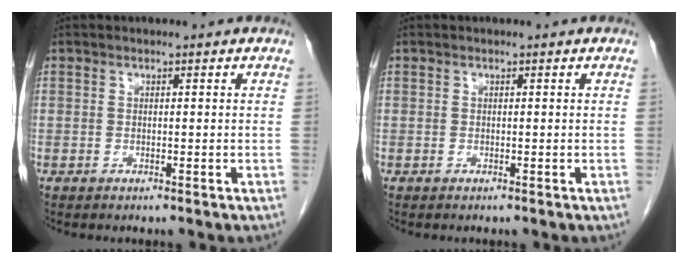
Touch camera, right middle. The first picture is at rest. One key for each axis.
{"total": 0.0}